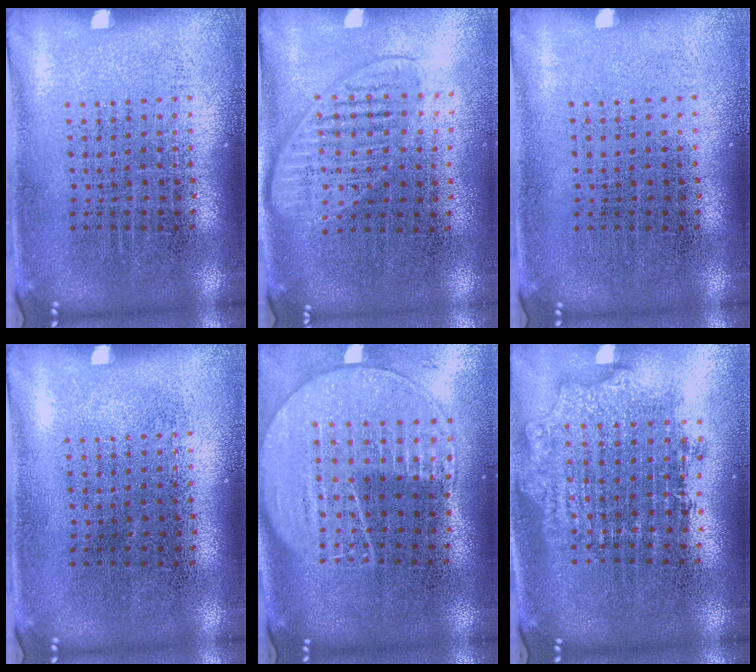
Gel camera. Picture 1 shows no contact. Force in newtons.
{"total": 1.4, "press": 1.3, "slide": 0.6}
{"total": 0.0}
{"total": 0.0}
{"total": 1.9, "press": 1.8, "slide": 0.8}
{"total": 1.8, "press": 1.4, "slide": 1.1}